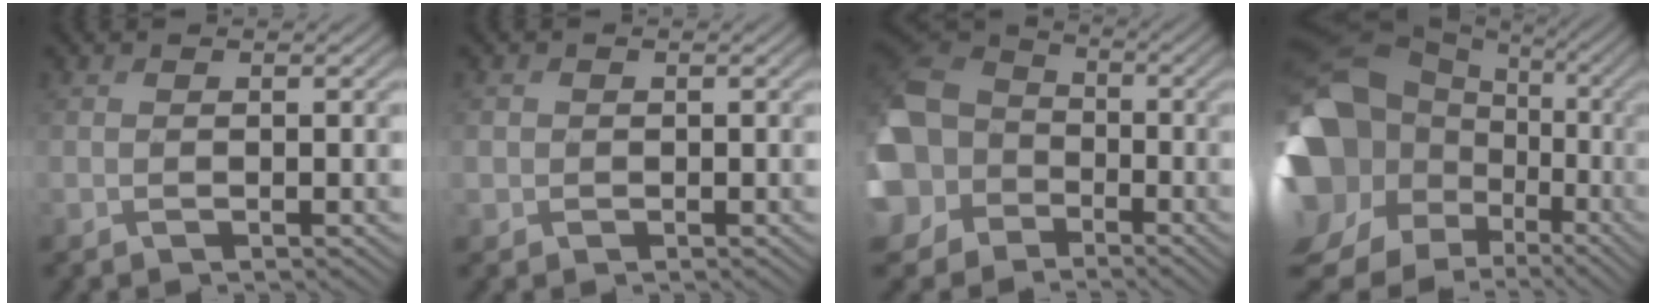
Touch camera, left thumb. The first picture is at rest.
{"total": 1.4, "force": [0.2, 1.4, -0.1], "torque": [0.007, 0.001, 0.000]}
{"total": 14.6, "force": [-3.1, 12.5, 7.0], "torque": [-0.229, -0.022, -0.088]}
{"total": 20.3, "force": [-1.1, 16.9, 11.2], "torque": [-0.303, -0.032, 0.002]}